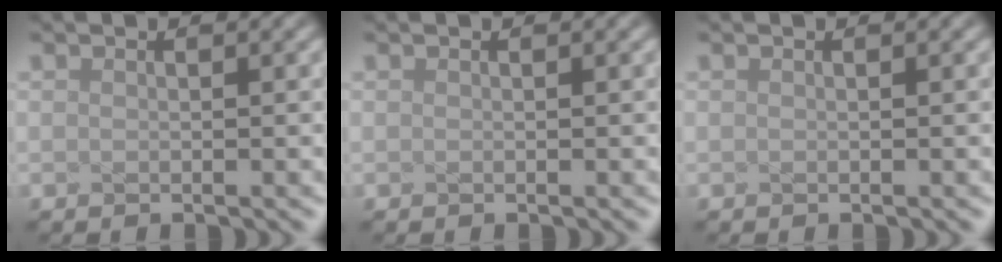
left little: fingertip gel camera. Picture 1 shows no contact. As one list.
[{"total": 0.0}, {"total": 0.0}]